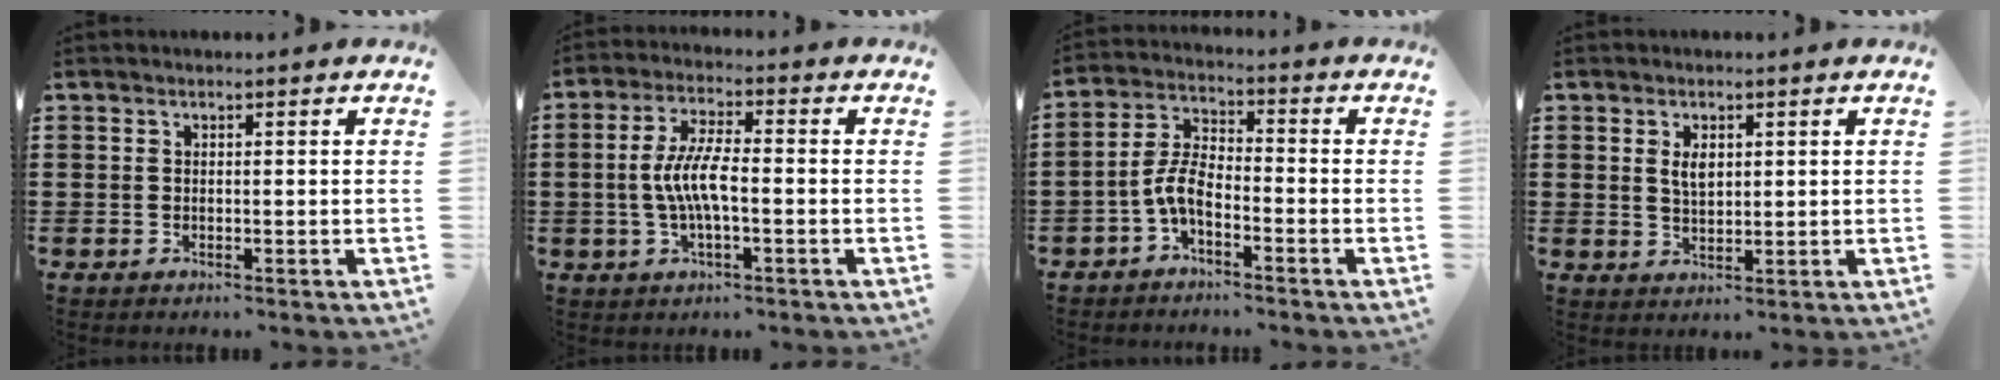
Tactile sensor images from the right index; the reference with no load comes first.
{"total": 6.6, "force": [-1.0, 1.9, 6.3], "torque": [-0.137, -0.002, -0.026]}
{"total": 5.4, "force": [-2.8, 2.0, 4.2], "torque": [-0.100, 0.003, -0.059]}
{"total": 3.0, "force": [1.0, 1.6, 2.3], "torque": [-0.041, 0.005, 0.016]}